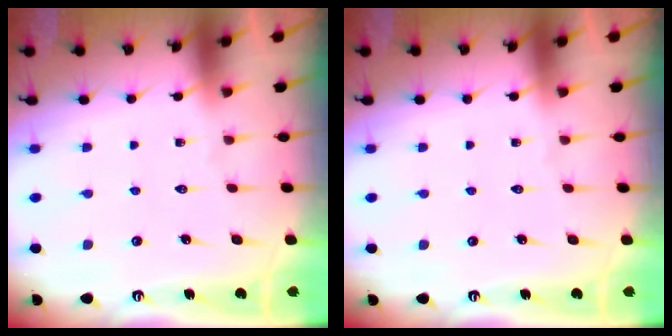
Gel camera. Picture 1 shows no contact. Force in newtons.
{"total": 0.0}